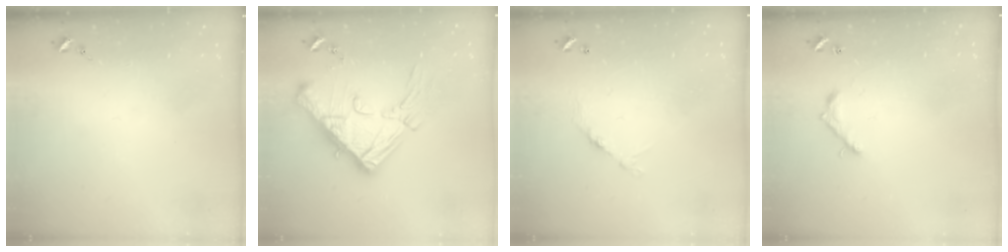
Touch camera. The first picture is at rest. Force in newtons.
{"total": 20.5, "press": 20.3, "slide": 2.3}
{"total": 6.7, "press": 6.7, "slide": 0.5}
{"total": 7.3, "press": 7.3, "slide": 0.6}